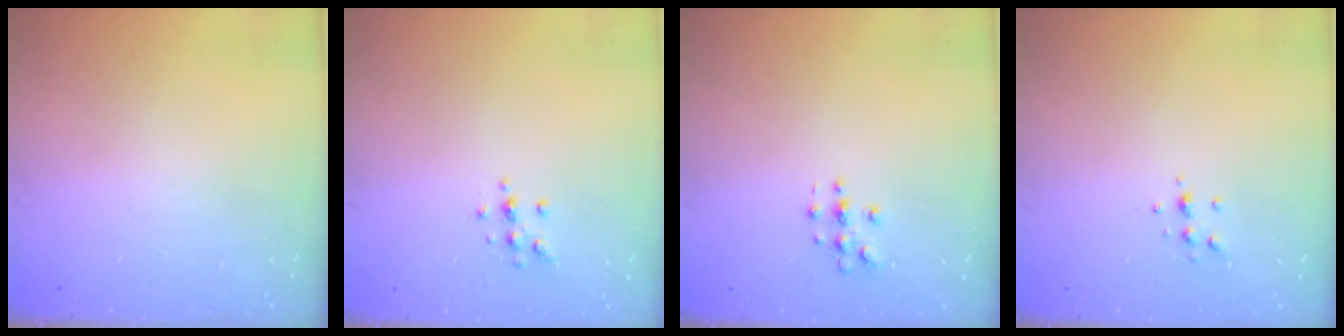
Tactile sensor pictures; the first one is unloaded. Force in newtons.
{"total": 5.6, "press": 5.6, "slide": 0.6}
{"total": 2.8, "press": 2.8, "slide": 0.2}
{"total": 5.4, "press": 5.4, "slide": 0.7}